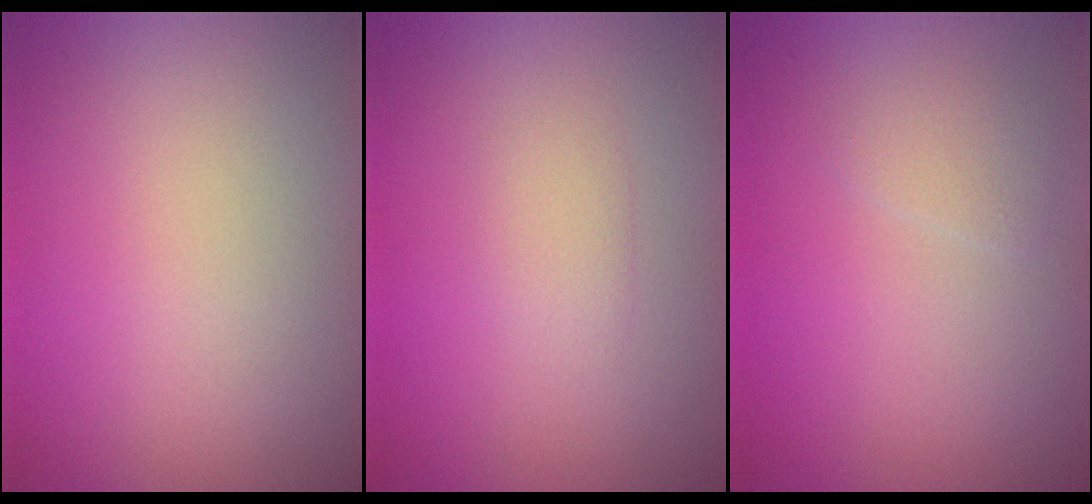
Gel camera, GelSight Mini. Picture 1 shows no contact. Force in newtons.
{"total": 1.2, "press": 1.2, "slide": 0.3}
{"total": 1.3, "press": 1.2, "slide": 0.0}